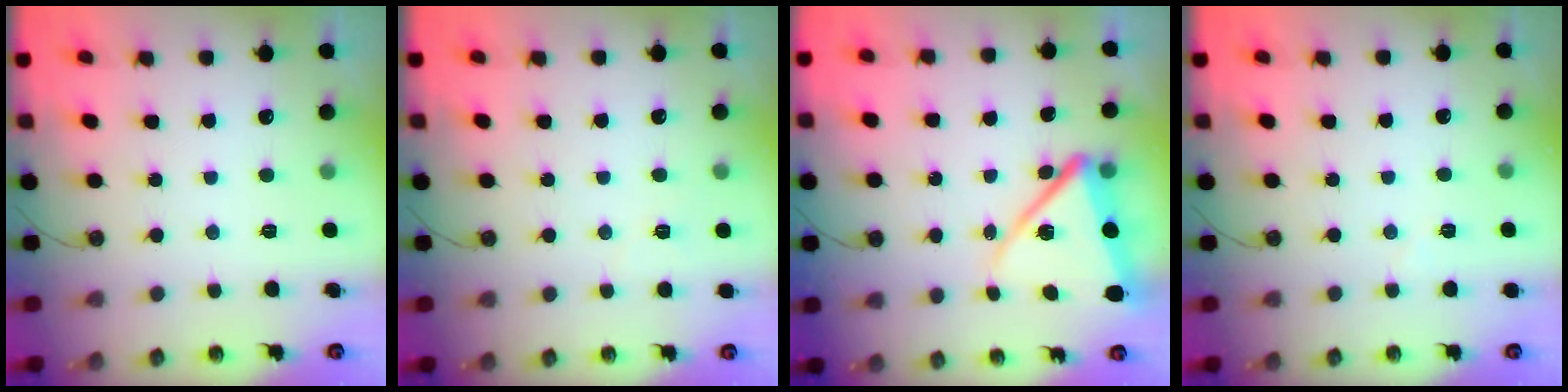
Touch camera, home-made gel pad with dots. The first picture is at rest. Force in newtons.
{"total": 4.1, "press": 4.0, "slide": 0.8}
{"total": 13.8, "press": 13.7, "slide": 1.5}
{"total": 3.3, "press": 2.8, "slide": 1.7}